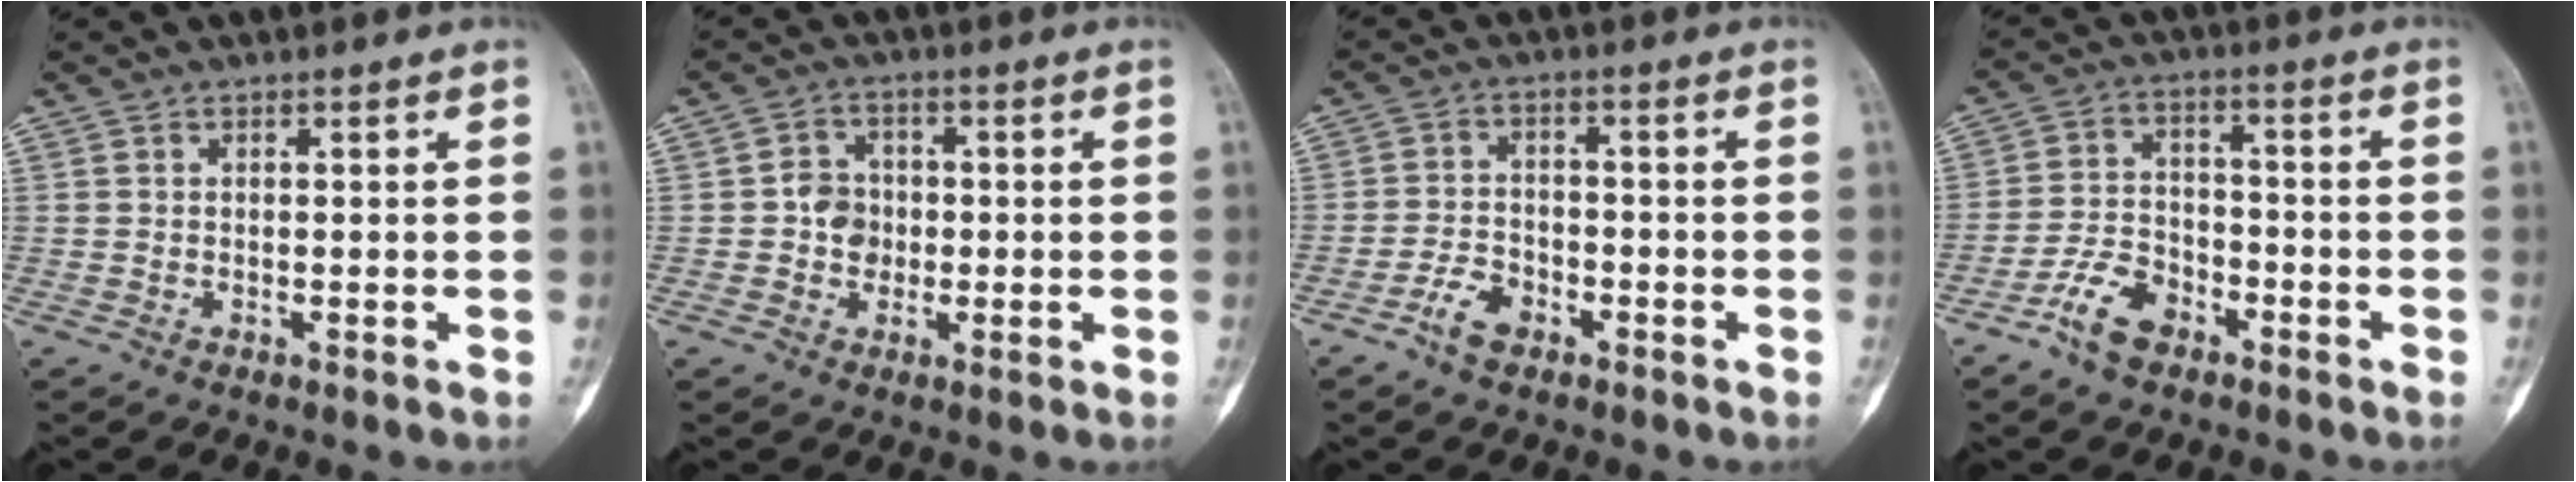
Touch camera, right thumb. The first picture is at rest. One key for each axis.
{"total": 4.9, "fx": -0.4, "fy": 4.3, "fz": 2.4, "tx": -0.012, "ty": 0.010, "tz": -0.014}
{"total": 5.0, "fx": -3.2, "fy": 2.8, "fz": 2.7, "tx": -0.041, "ty": 0.021, "tz": -0.059}
{"total": 7.9, "fx": -5.1, "fy": 4.4, "fz": 4.2, "tx": -0.071, "ty": 0.031, "tz": -0.098}